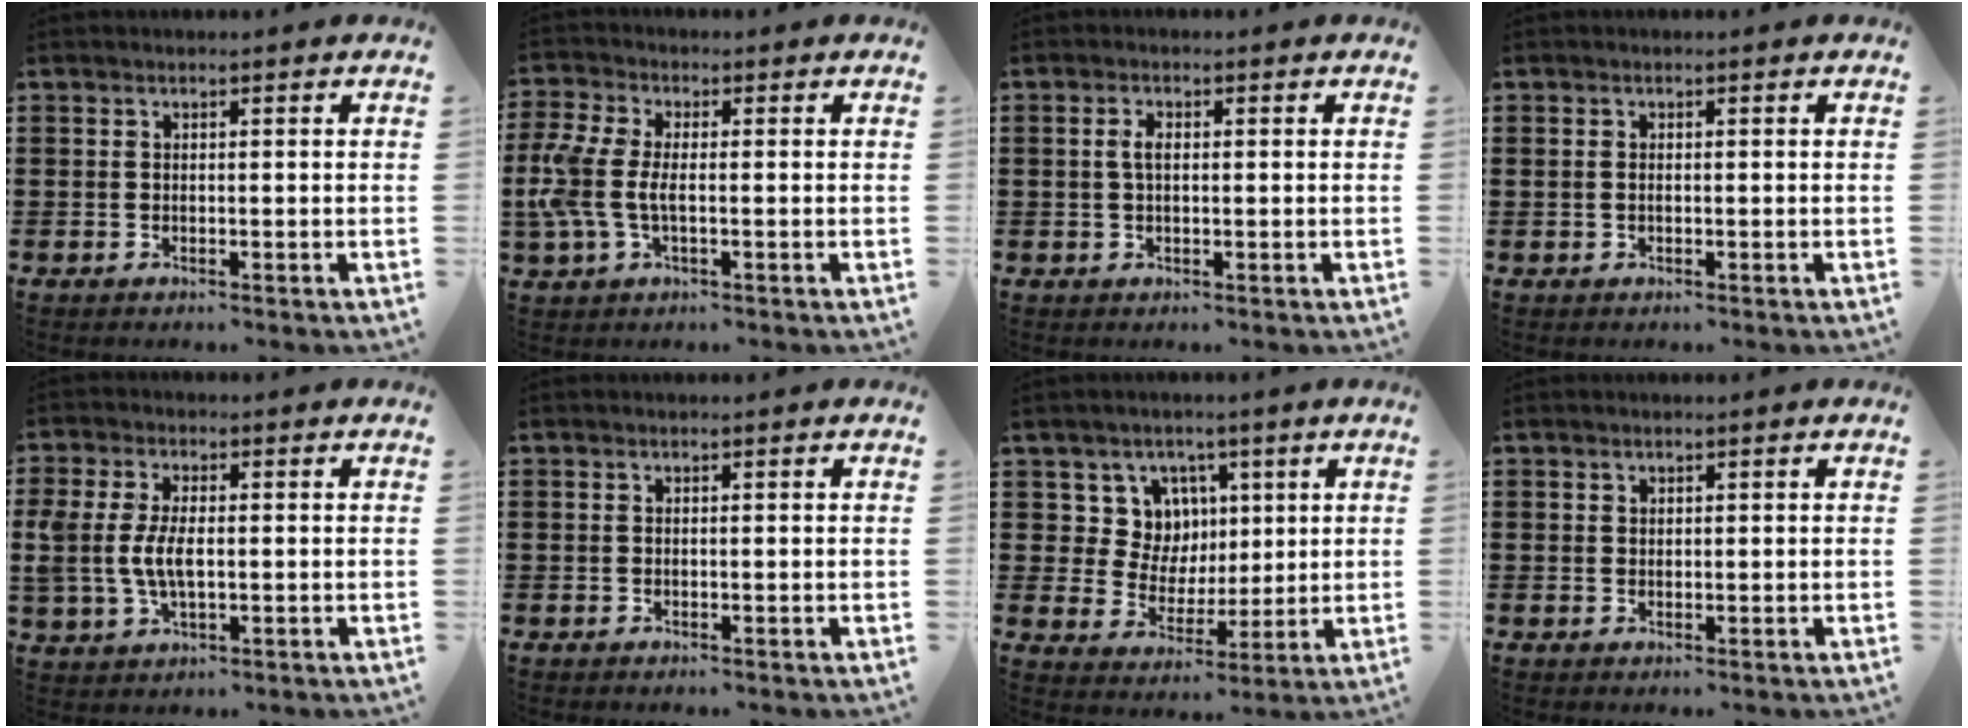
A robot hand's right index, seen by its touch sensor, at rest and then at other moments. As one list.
[{"total": 6.4, "force": [-1.0, 3.1, 5.4], "torque": [-0.146, -0.008, -0.029]}, {"total": 2.2, "force": [0.2, 1.0, 1.9], "torque": [-0.040, 0.005, 0.002]}, {"total": 0.6, "force": [0.0, 0.3, 0.5], "torque": [-0.011, 0.001, -0.001]}, {"total": 6.0, "force": [0.0, 3.1, 5.1], "torque": [-0.126, -0.001, -0.008]}, {"total": 0.0}, {"total": 8.1, "force": [2.7, 7.4, 1.8], "torque": [-0.060, -0.003, 0.053]}, {"total": 0.7, "force": [0.5, 0.5, 0.1], "torque": [-0.004, 0.001, 0.011]}]